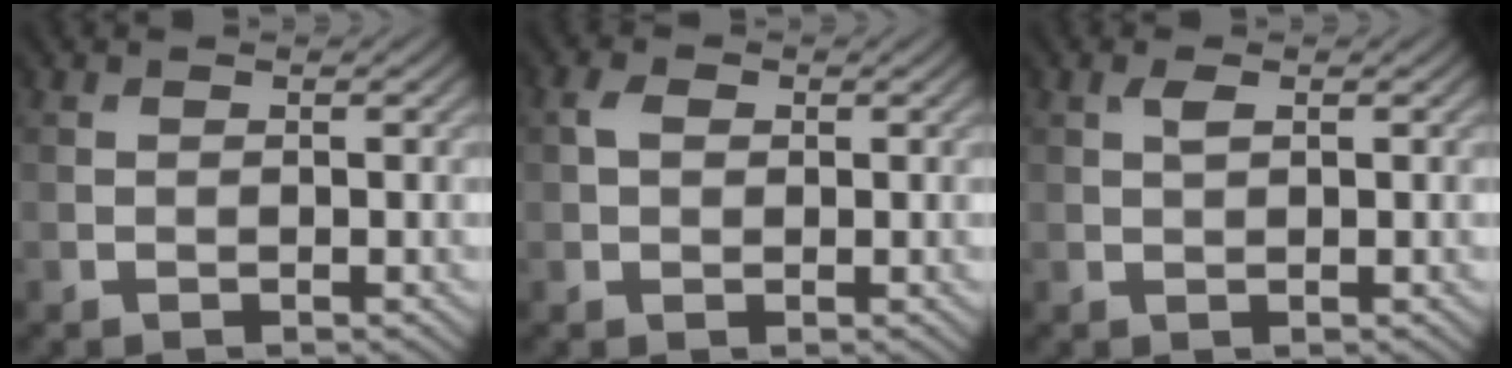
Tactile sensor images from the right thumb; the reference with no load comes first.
{"total": 1.8, "force": [0.4, 1.3, 1.2], "torque": [-0.028, 0.004, 0.004]}
{"total": 1.2, "force": [0.5, 0.4, 1.0], "torque": [-0.025, 0.001, 0.010]}